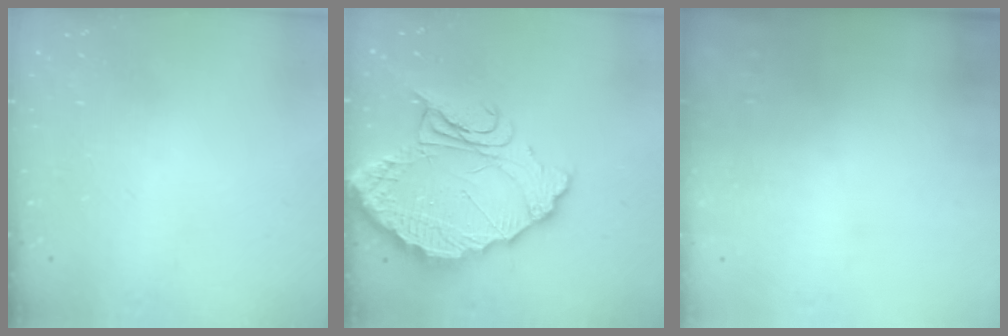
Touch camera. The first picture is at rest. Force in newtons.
{"total": 17.3, "press": 17.2, "slide": 1.6}
{"total": 3.1, "press": 3.0, "slide": 1.0}